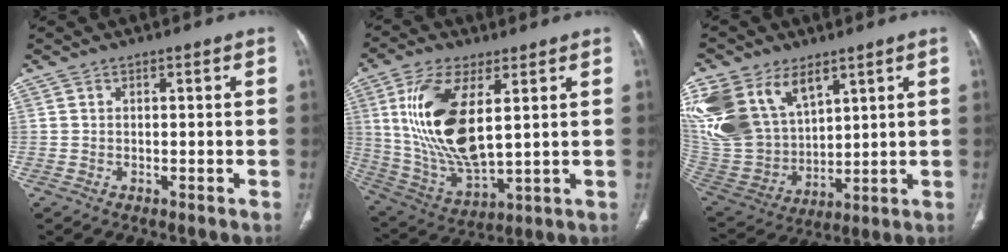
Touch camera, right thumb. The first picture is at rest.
{"total": 18.5, "force": [4.5, 7.9, 16.1], "torque": [-0.327, -0.027, 0.098]}
{"total": 23.7, "force": [11.4, 15.1, 14.2], "torque": [-0.315, -0.009, 0.244]}